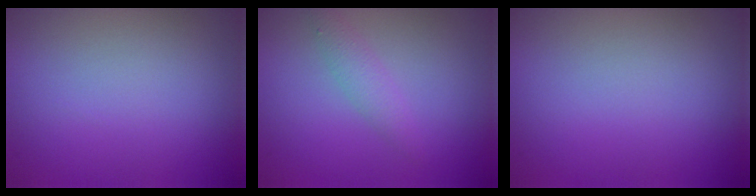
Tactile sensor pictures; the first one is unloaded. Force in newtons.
{"total": 1.6, "press": 1.6, "slide": 0.1}
{"total": 0.0}